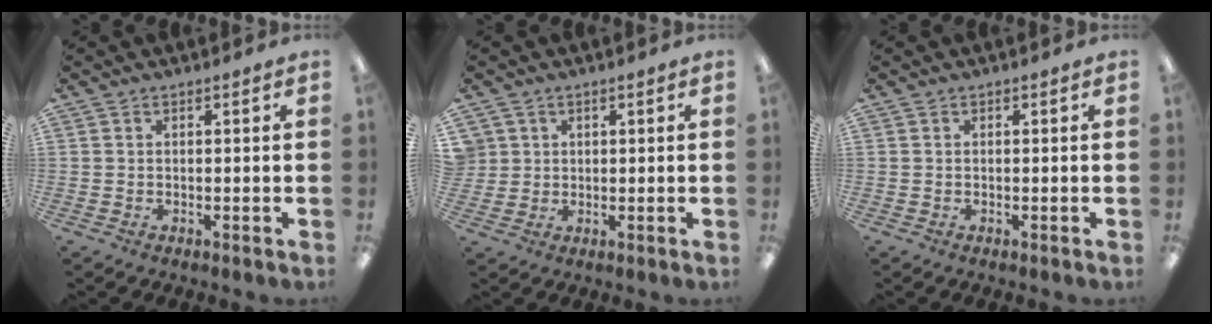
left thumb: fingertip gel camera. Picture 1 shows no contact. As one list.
[{"total": 2.9, "force": [1.0, 2.7, -0.4], "torque": [0.005, 0.000, 0.017]}, {"total": 0.0}]